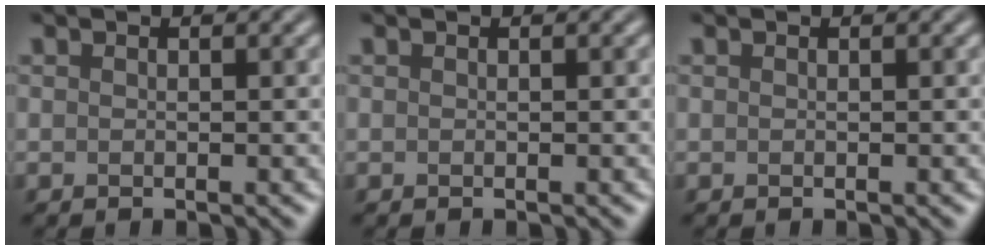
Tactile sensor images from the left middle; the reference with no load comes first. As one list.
[{"total": 0.0}, {"total": 0.0}]